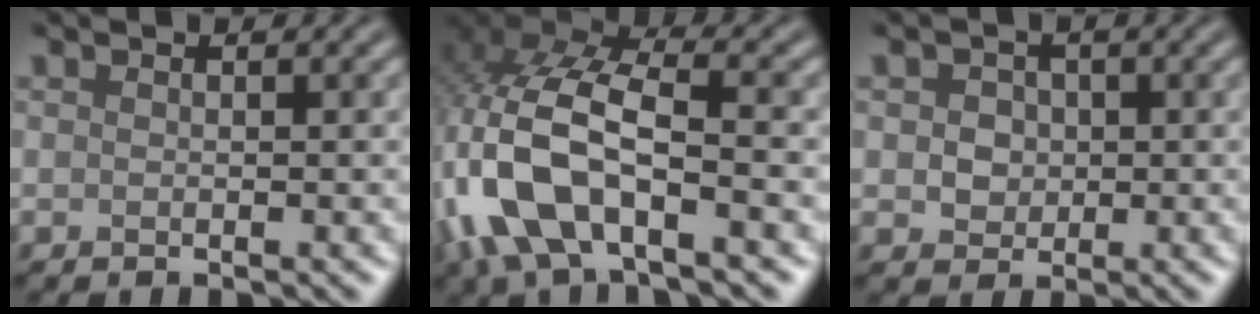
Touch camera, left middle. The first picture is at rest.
{"total": 12.2, "force": [-3.3, 6.1, 10.1], "torque": [-0.248, -0.003, -0.063]}
{"total": 2.7, "force": [0.4, 2.3, 1.3], "torque": [-0.017, 0.007, -0.003]}